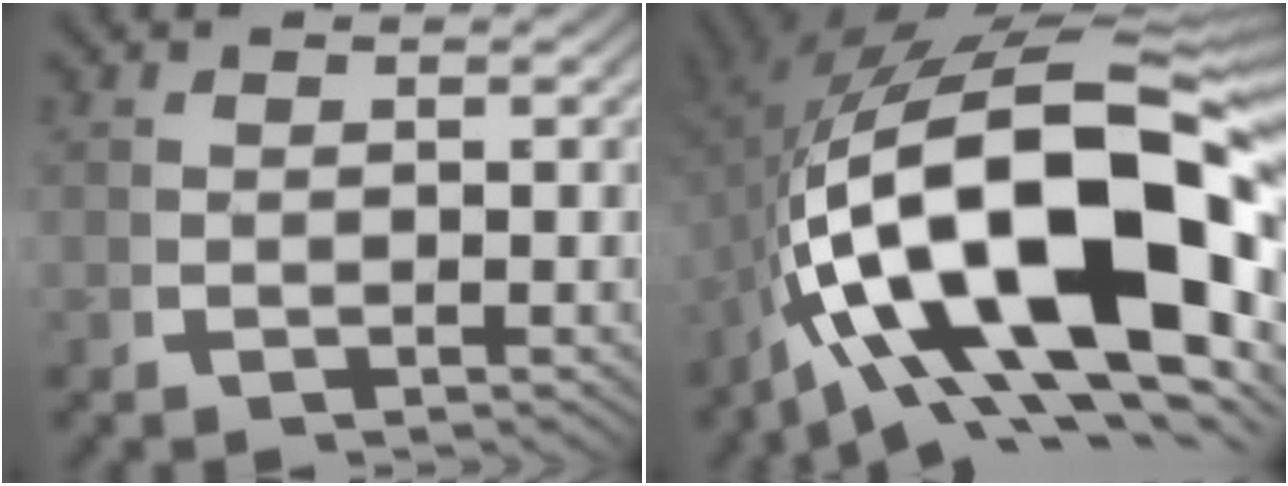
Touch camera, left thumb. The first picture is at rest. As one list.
[{"total": 27.1, "force": [-1.3, 15.0, 22.5], "torque": [-0.390, -0.072, 0.020]}]